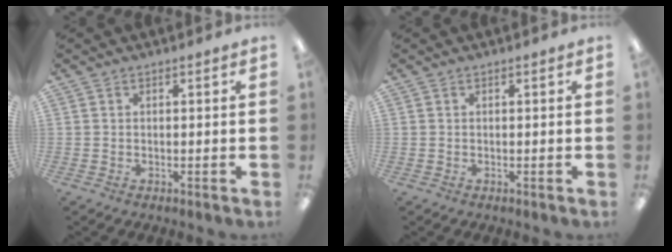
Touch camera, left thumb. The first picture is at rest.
{"total": 0.0}